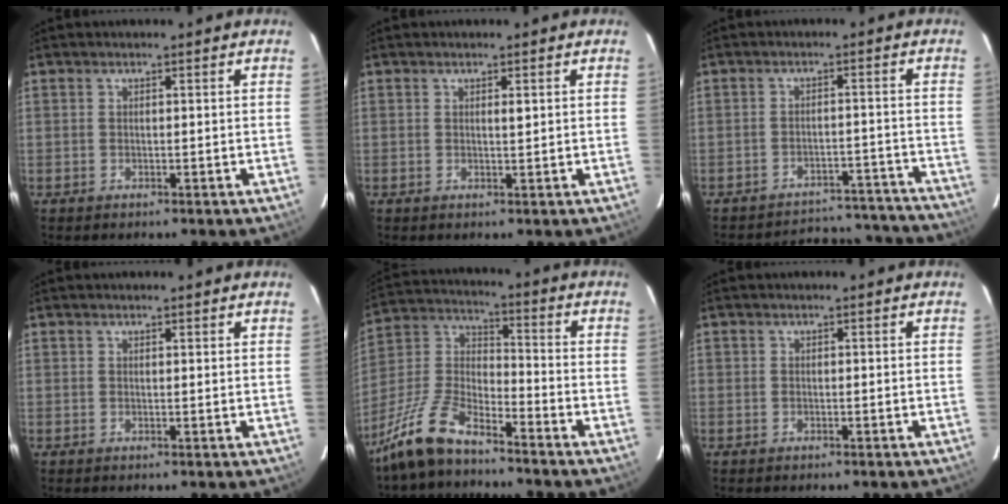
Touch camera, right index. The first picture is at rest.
{"total": 0.8, "force": [0.3, 0.1, 0.7], "torque": [-0.016, -0.002, 0.005]}
{"total": 15.8, "force": [-15.4, 3.0, 1.5], "torque": [-0.018, 0.016, -0.180]}
{"total": 1.0, "force": [1.0, 0.1, 0.3], "torque": [-0.008, 0.003, 0.012]}
{"total": 10.8, "force": [-8.8, 2.8, 5.8], "torque": [-0.138, 0.005, -0.175]}
{"total": 0.0}